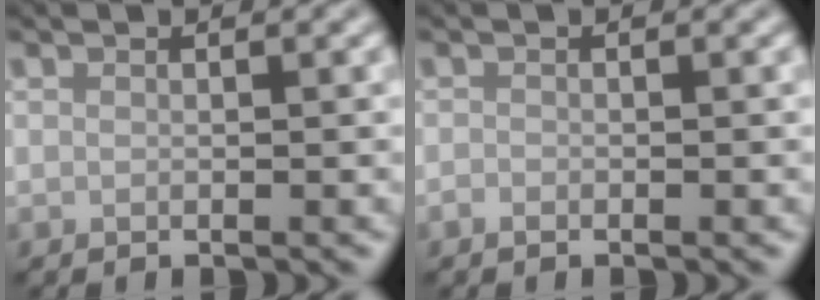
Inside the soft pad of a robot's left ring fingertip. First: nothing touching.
{"total": 0.5, "force": [-0.4, 0.3, 0.2], "torque": [-0.002, -0.003, -0.007]}